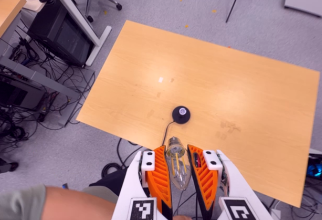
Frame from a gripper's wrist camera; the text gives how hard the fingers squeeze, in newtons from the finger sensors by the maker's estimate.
{"total": 20.6, "left": 22.4, "right": 18.7}